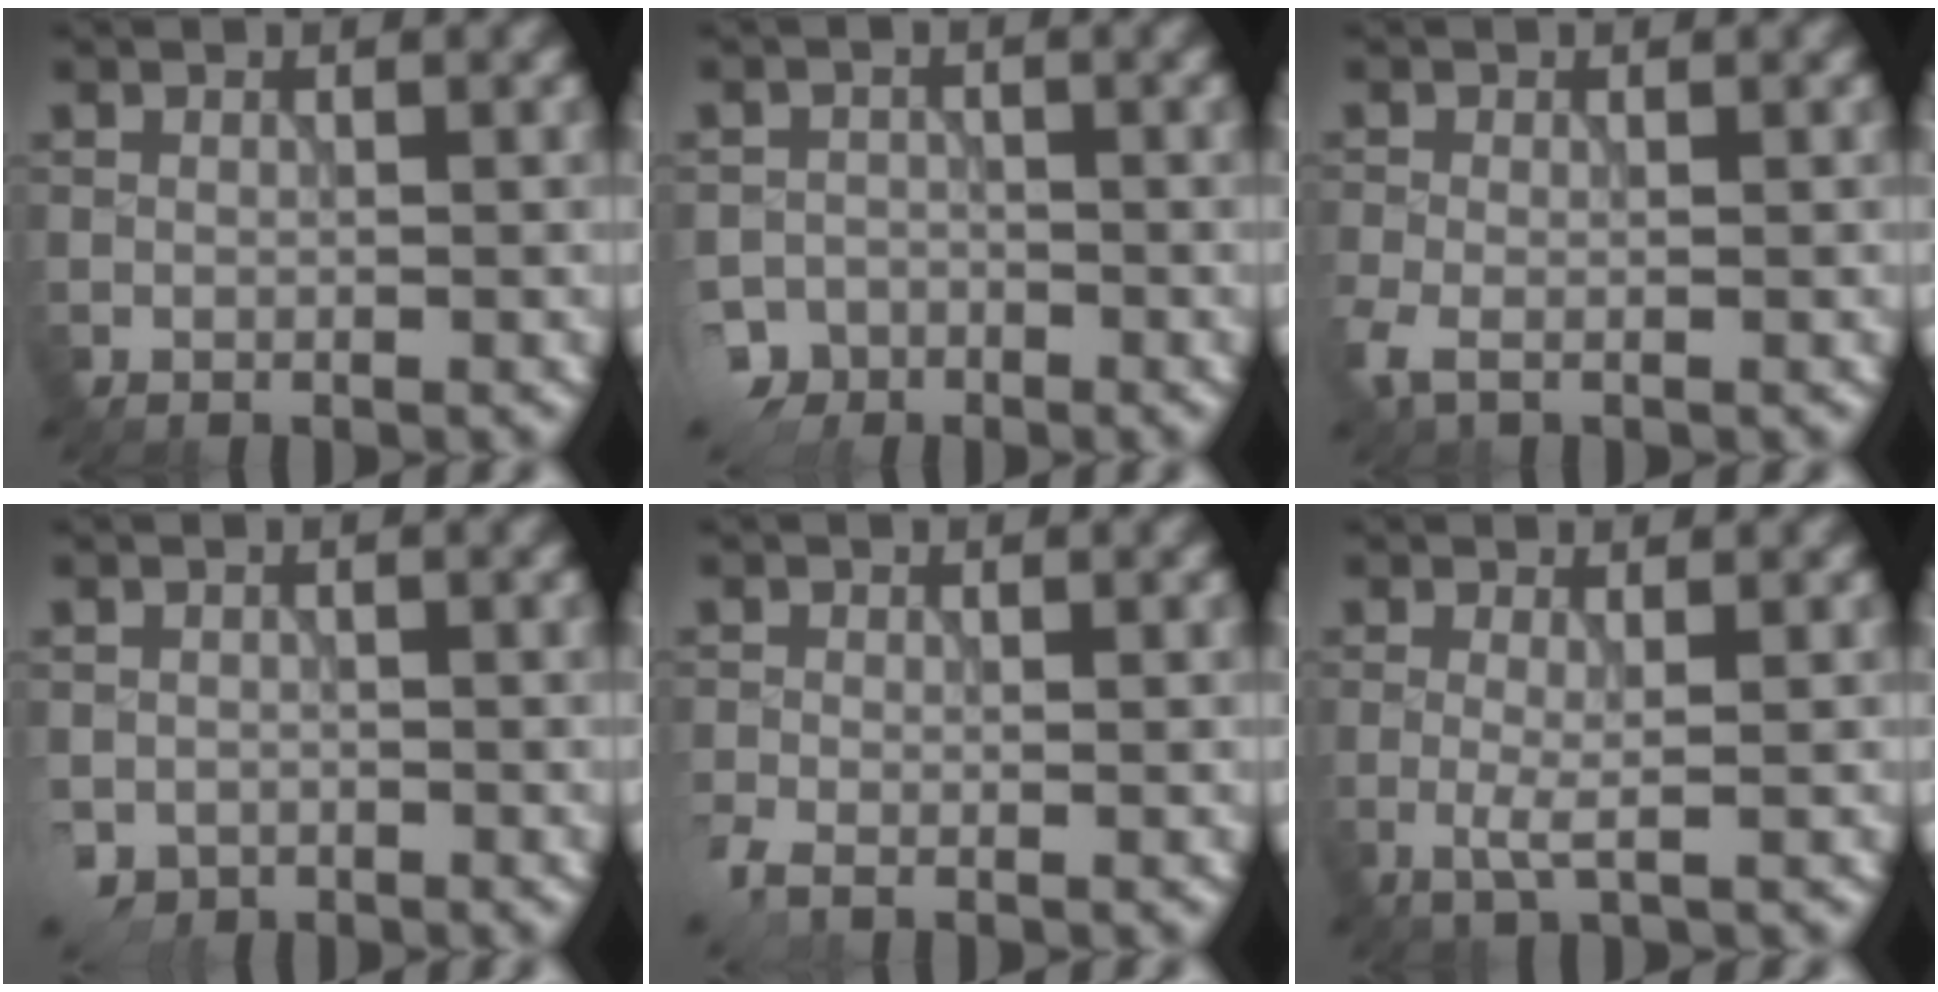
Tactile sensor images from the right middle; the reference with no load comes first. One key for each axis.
{"total": 4.3, "fx": -3.4, "fy": 2.7, "fz": 0.6, "tx": -0.003, "ty": -0.006, "tz": -0.061}
{"total": 2.0, "fx": -1.0, "fy": 1.1, "fz": 1.4, "tx": -0.039, "ty": -0.008, "tz": -0.022}
{"total": 3.0, "fx": -1.8, "fy": 2.2, "fz": 1.0, "tx": -0.026, "ty": -0.015, "tz": -0.036}
{"total": 2.4, "fx": -1.5, "fy": 0.9, "fz": 1.6, "tx": -0.037, "ty": -0.009, "tz": -0.035}
{"total": 1.5, "fx": -0.3, "fy": 0.0, "fz": 1.5, "tx": -0.032, "ty": -0.004, "tz": -0.007}